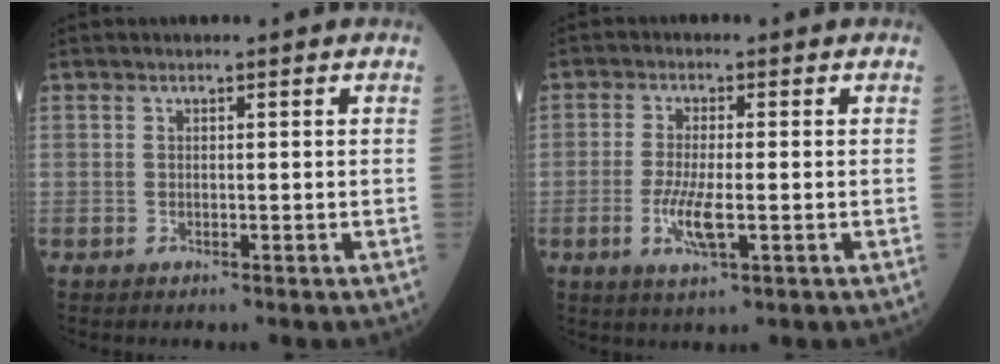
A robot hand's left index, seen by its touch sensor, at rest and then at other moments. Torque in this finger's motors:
{"motor_torque": [0.13, 0.06, 0.15, 0.06]}